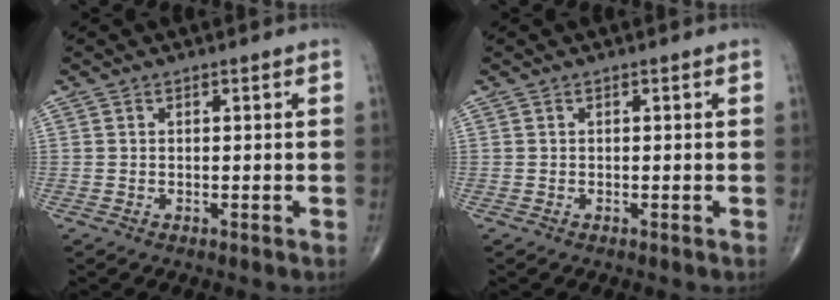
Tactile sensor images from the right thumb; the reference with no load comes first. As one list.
[{"total": 0.0}]